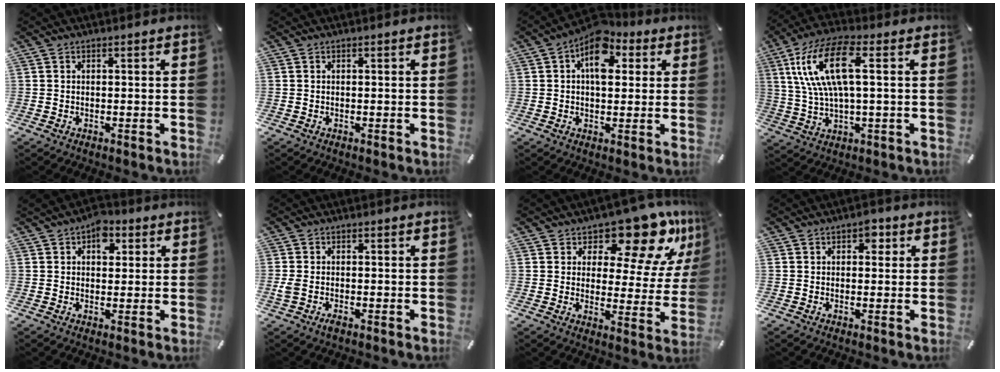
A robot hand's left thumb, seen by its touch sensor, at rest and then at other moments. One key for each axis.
{"total": 0.0}
{"total": 10.6, "fx": 4.1, "fy": 6.4, "fz": 7.4, "tx": -0.095, "ty": -0.017, "tz": 0.068}
{"total": 14.5, "fx": 3.7, "fy": 5.3, "fz": 13.0, "tx": -0.274, "ty": 0.000, "tz": 0.062}
{"total": 5.8, "fx": 2.0, "fy": 4.0, "fz": 3.6, "tx": -0.036, "ty": -0.004, "tz": 0.029}
{"total": 2.0, "fx": -0.8, "fy": 1.0, "fz": 1.5, "tx": -0.035, "ty": 0.000, "tz": -0.016}
{"total": 15.0, "fx": 11.1, "fy": 6.0, "fz": 8.0, "tx": -0.109, "ty": -0.089, "tz": 0.185}
{"total": 2.7, "fx": 0.7, "fy": 2.0, "fz": 1.6, "tx": -0.002, "ty": -0.004, "tz": 0.003}